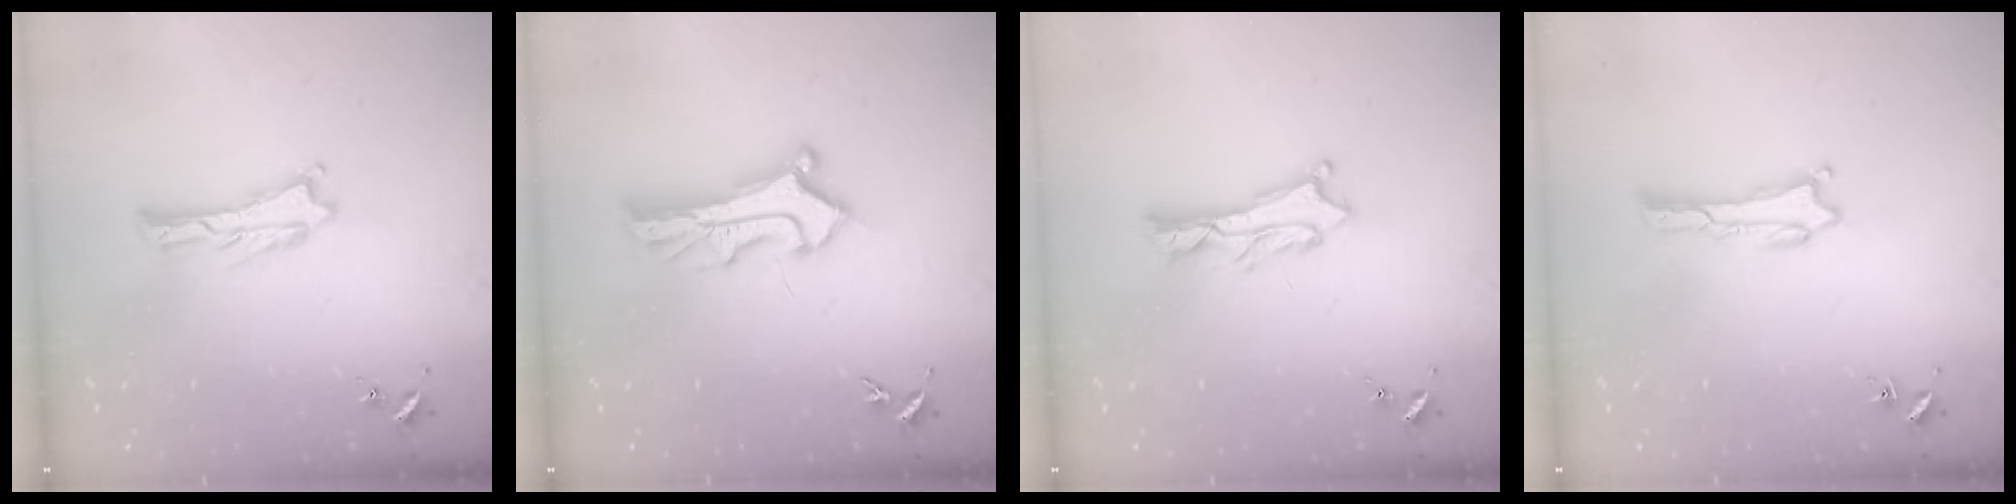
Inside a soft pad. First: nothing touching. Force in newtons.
{"total": 6.7, "press": 6.7, "slide": 0.6}
{"total": 1.8, "press": 1.8, "slide": 0.2}
{"total": 0.0}